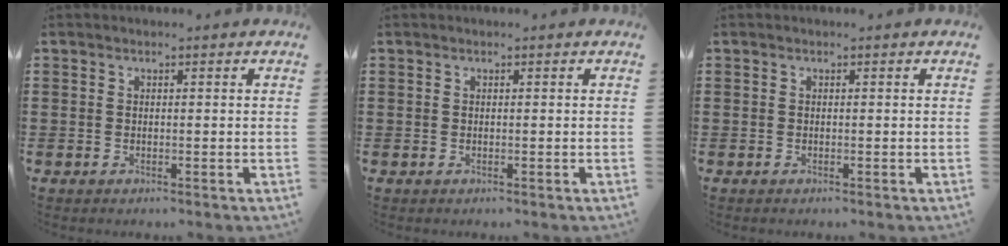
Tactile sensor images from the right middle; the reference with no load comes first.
{"total": 0.0}
{"total": 0.0}